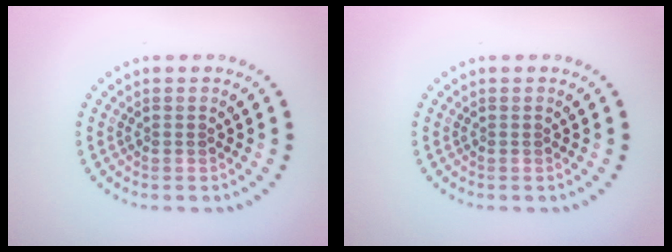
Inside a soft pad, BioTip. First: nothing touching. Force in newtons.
{"total": 0.0}